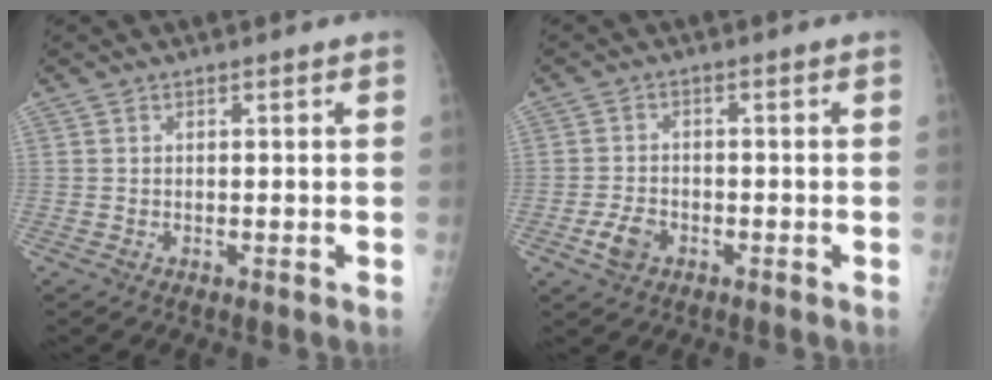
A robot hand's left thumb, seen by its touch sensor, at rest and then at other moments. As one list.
[{"total": 4.2, "force": [-1.9, 2.8, 2.4], "torque": [-0.043, 0.009, -0.033]}]